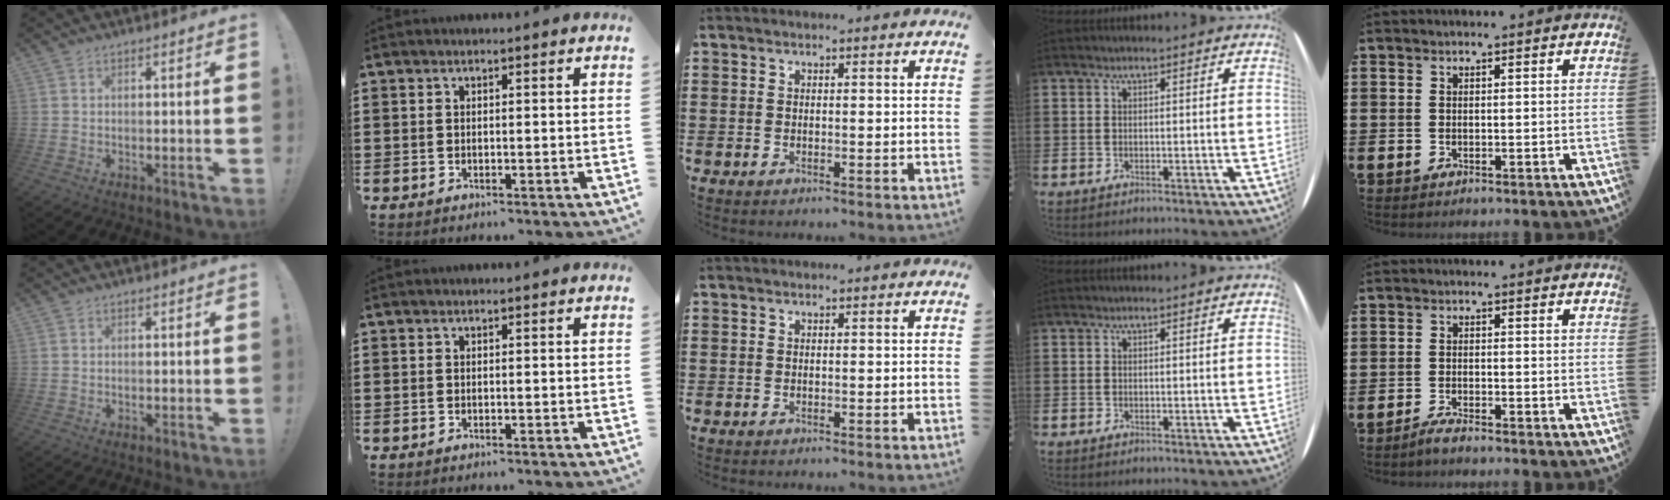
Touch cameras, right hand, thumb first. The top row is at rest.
{"little": {"total": 1.6, "force": [-1.4, 0.0, 0.8], "torque": [-0.014, 0.002, -0.027]}}